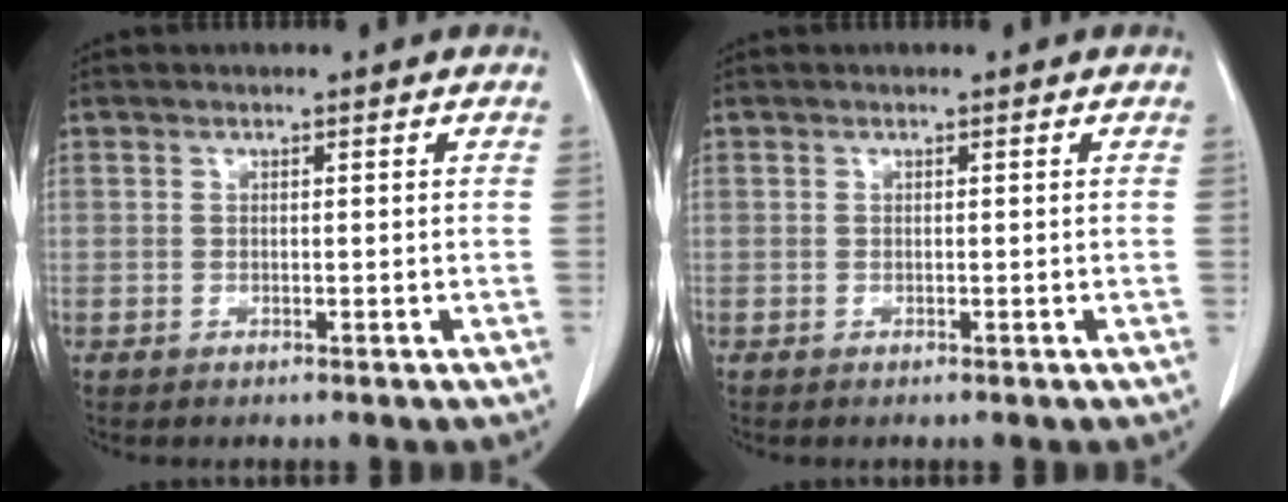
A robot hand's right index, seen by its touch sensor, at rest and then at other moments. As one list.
[{"total": 0.0}]